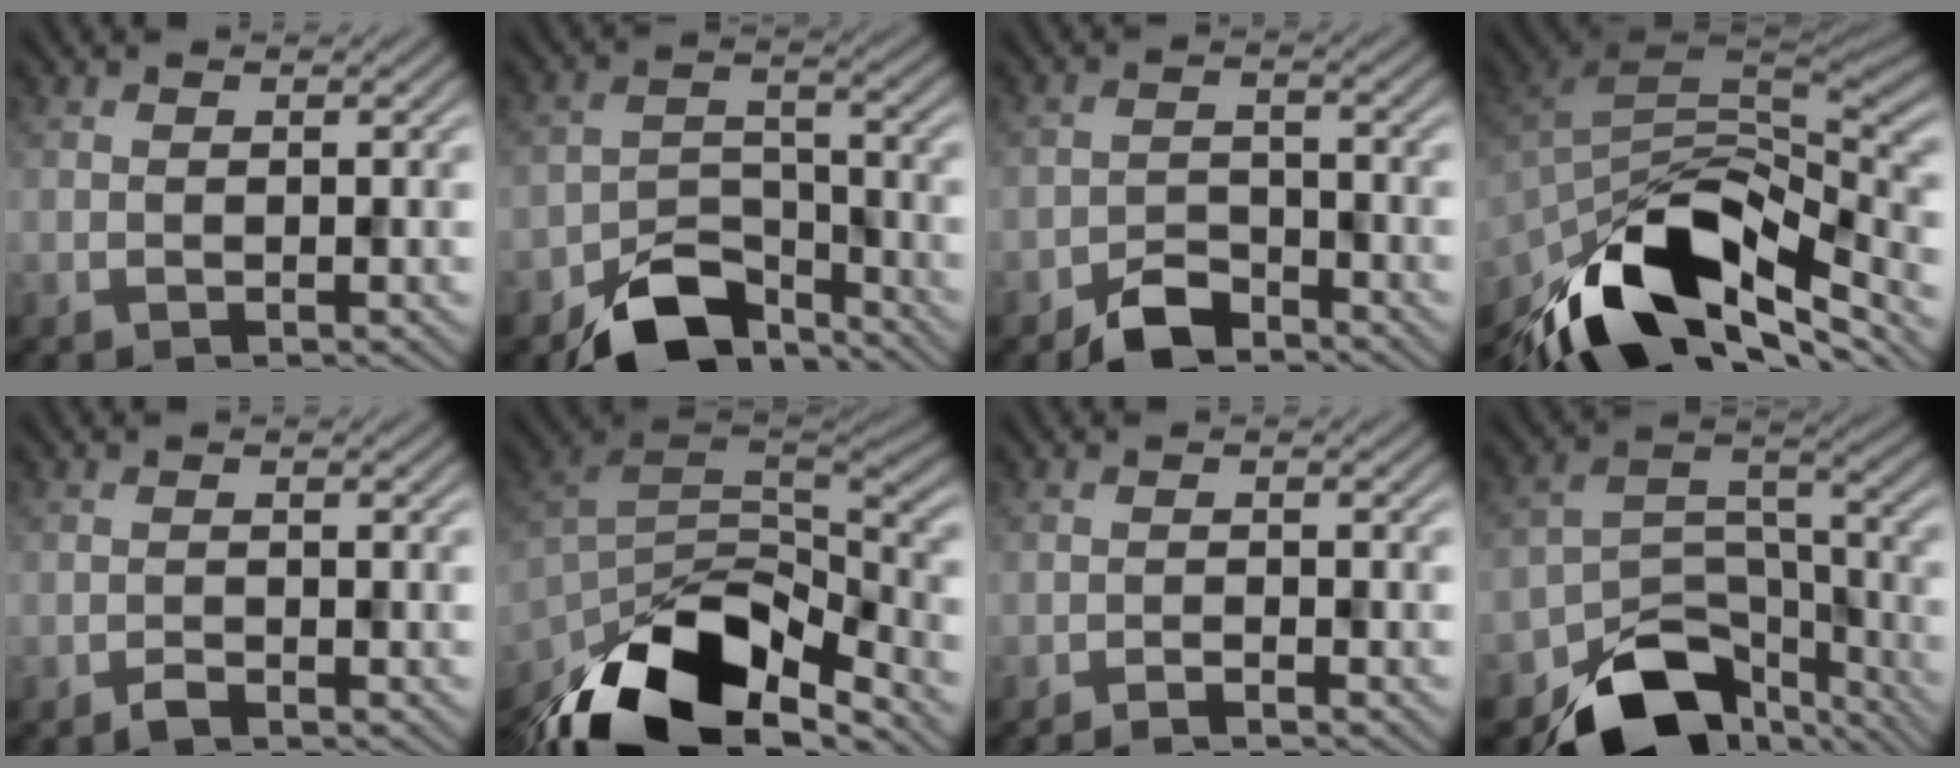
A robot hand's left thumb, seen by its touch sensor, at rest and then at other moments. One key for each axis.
{"total": 9.7, "fx": -7.0, "fy": 4.8, "fz": 4.7, "tx": -0.074, "ty": -0.011, "tz": -0.127}
{"total": 4.7, "fx": -3.6, "fy": 2.1, "fz": 2.0, "tx": -0.031, "ty": 0.000, "tz": -0.076}
{"total": 16.4, "fx": -9.5, "fy": 7.8, "fz": 10.9, "tx": -0.238, "ty": -0.007, "tz": -0.173}
{"total": 1.2, "fx": -1.0, "fy": 0.3, "fz": 0.5, "tx": -0.010, "ty": 0.001, "tz": -0.019}
{"total": 17.4, "fx": -11.6, "fy": 7.6, "fz": 10.5, "tx": -0.238, "ty": -0.034, "tz": -0.202}
{"total": 1.5, "fx": -1.3, "fy": 0.1, "fz": 0.7, "tx": -0.011, "ty": 0.003, "tz": -0.026}
{"total": 13.3, "fx": -9.6, "fy": 6.8, "fz": 6.2, "tx": -0.105, "ty": -0.017, "tz": -0.159}